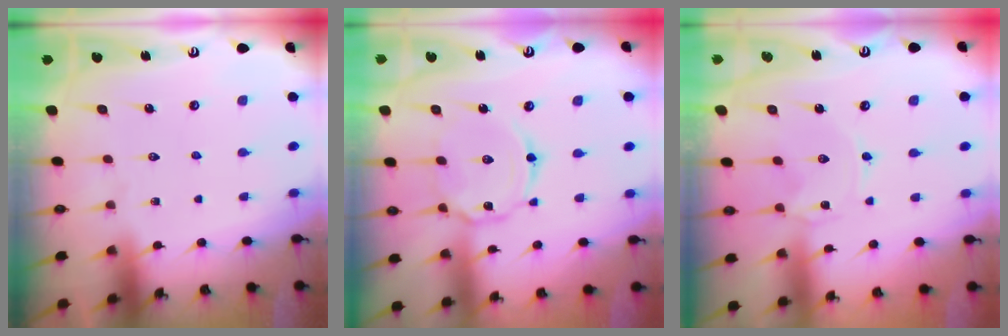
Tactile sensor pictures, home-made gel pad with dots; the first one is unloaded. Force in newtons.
{"total": 8.0, "press": 8.0, "slide": 0.6}
{"total": 0.0}